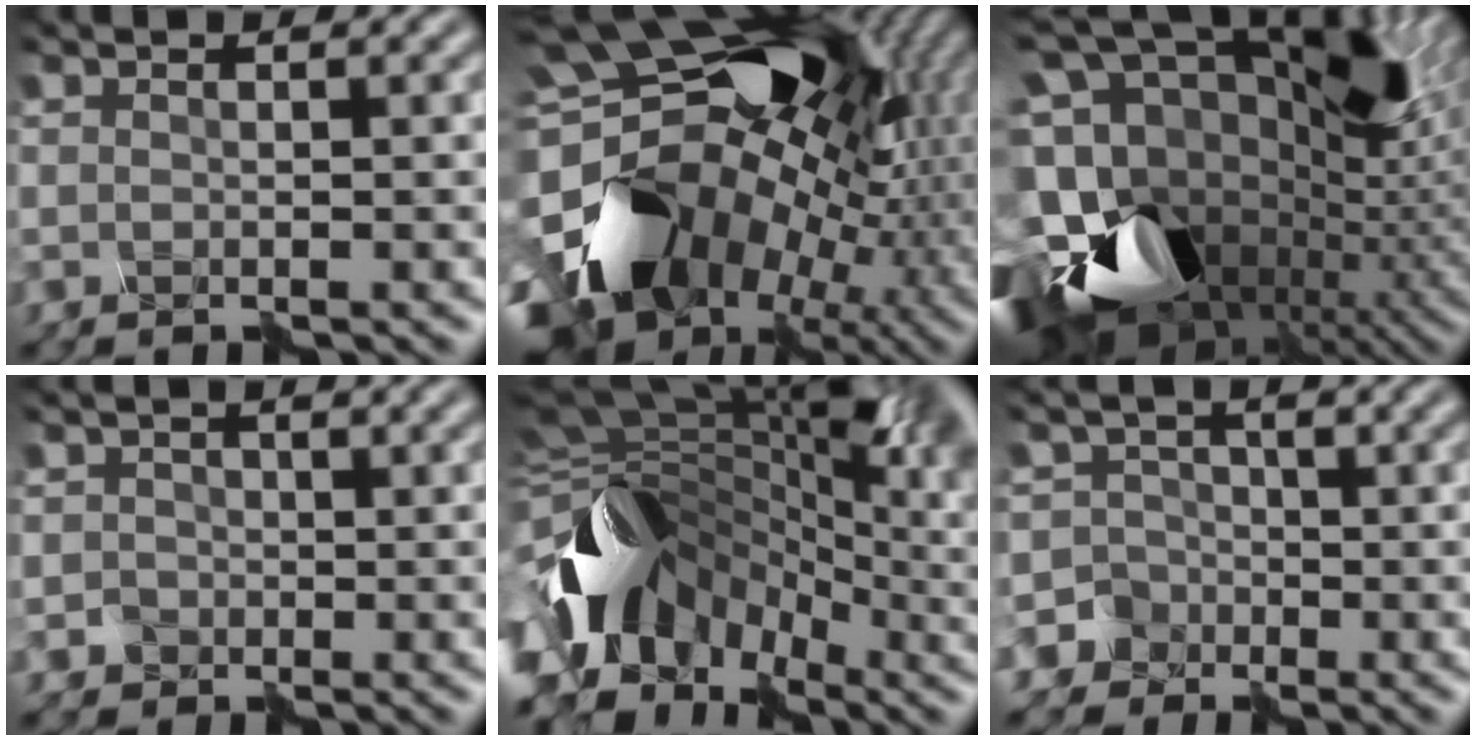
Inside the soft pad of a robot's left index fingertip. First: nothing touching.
{"total": 17.1, "force": [-0.3, 11.9, 12.3], "torque": [-0.236, -0.006, 0.009]}
{"total": 20.9, "force": [-1.3, 14.8, 14.7], "torque": [-0.283, -0.011, -0.046]}
{"total": 1.8, "force": [0.2, 1.5, -0.9], "torque": [0.024, 0.013, -0.009]}
{"total": 15.0, "force": [-2.3, 10.3, 10.6], "torque": [-0.193, 0.015, -0.048]}
{"total": 6.2, "force": [-2.6, 5.7, -0.1], "torque": [0.007, 0.023, -0.079]}